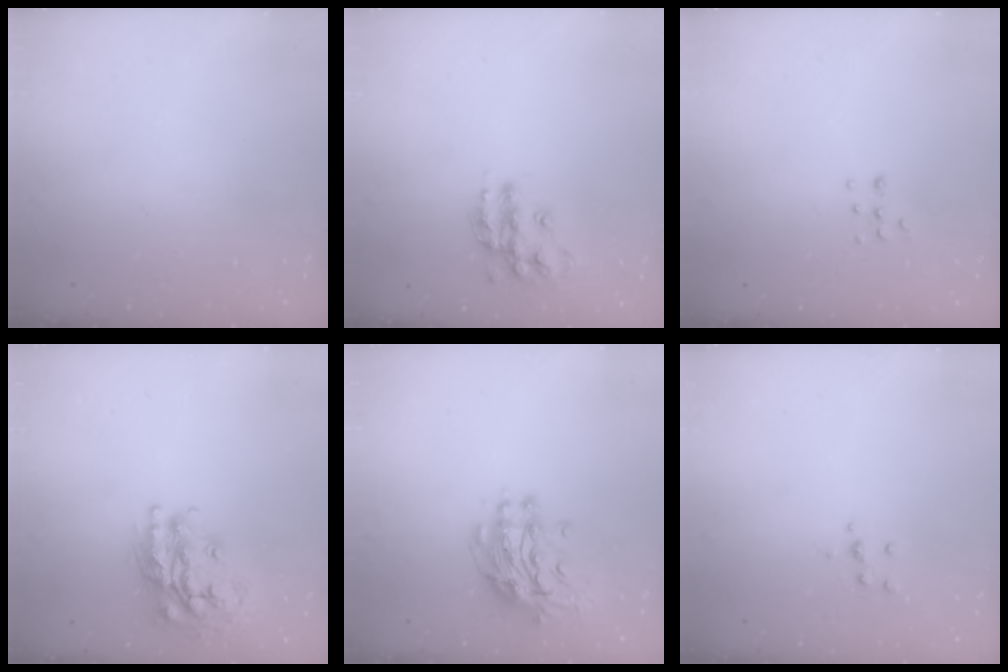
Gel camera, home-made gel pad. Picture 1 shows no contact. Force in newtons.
{"total": 13.8, "press": 13.8, "slide": 0.8}
{"total": 3.9, "press": 3.8, "slide": 1.0}
{"total": 19.3, "press": 19.3, "slide": 1.4}
{"total": 12.2, "press": 12.1, "slide": 1.1}
{"total": 4.0, "press": 3.9, "slide": 0.9}